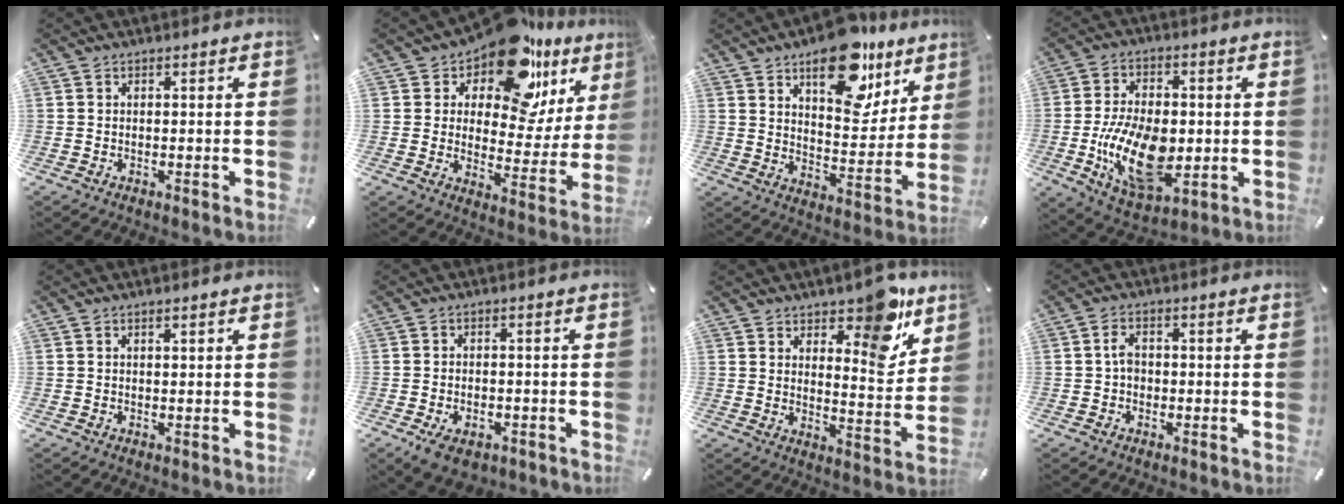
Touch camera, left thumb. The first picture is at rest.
{"total": 17.0, "force": [12.1, 8.5, 8.4], "torque": [-0.130, -0.090, 0.210]}
{"total": 19.3, "force": [12.4, 9.8, 11.0], "torque": [-0.130, -0.078, 0.207]}
{"total": 17.8, "force": [-2.9, 10.8, 13.9], "torque": [-0.276, -0.001, -0.050]}
{"total": 0.7, "force": [0.3, 0.1, 0.6], "torque": [-0.010, 0.001, 0.005]}
{"total": 5.1, "force": [-2.5, 3.4, 3.0], "torque": [-0.050, 0.008, -0.046]}
{"total": 12.9, "force": [9.0, 5.9, 7.1], "torque": [-0.070, -0.077, 0.154]}
{"total": 3.0, "force": [-0.2, 2.2, 2.1], "torque": [-0.039, 0.006, -0.005]}